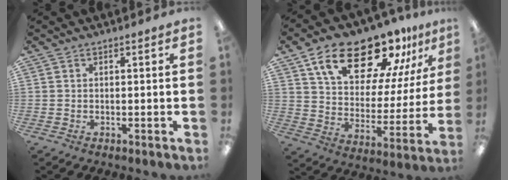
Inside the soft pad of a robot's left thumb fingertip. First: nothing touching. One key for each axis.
{"total": 21.0, "fx": 15.2, "fy": 9.2, "fz": 11.2, "tx": -0.191, "ty": -0.089, "tz": 0.261}